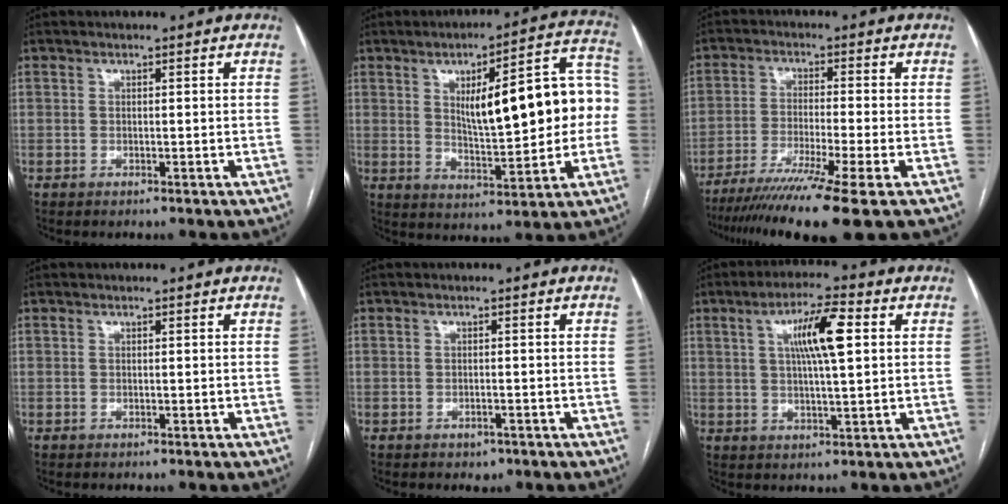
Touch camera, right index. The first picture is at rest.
{"total": 17.7, "force": [1.7, 4.6, 17.0], "torque": [-0.232, 0.037, 0.034]}
{"total": 13.1, "force": [-9.3, -1.9, 9.0], "torque": [-0.156, -0.041, -0.150]}
{"total": 0.0}
{"total": 1.4, "force": [-0.9, 0.9, 0.6], "torque": [-0.011, 0.001, -0.006]}
{"total": 8.8, "force": [2.4, 1.1, 8.4], "torque": [-0.152, 0.012, 0.041]}